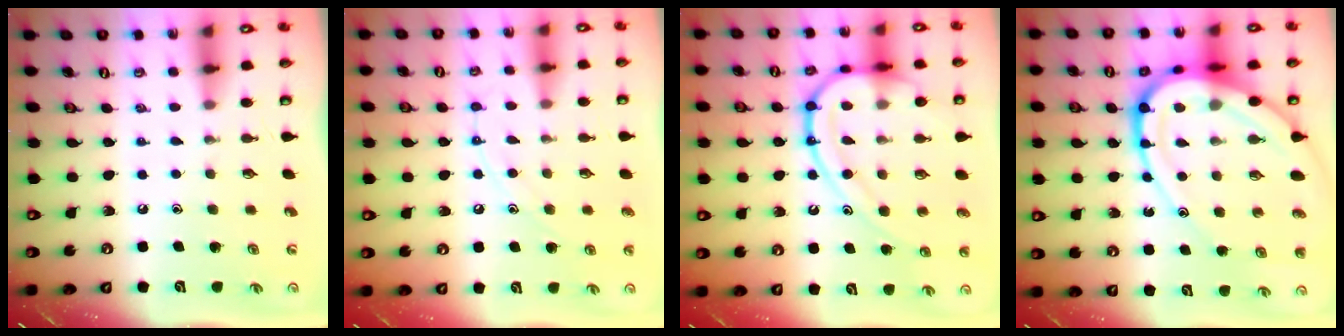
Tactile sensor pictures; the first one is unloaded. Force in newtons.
{"total": 9.0, "press": 9.0, "slide": 0.8}
{"total": 19.1, "press": 19.1, "slide": 1.6}
{"total": 21.5, "press": 21.4, "slide": 2.2}